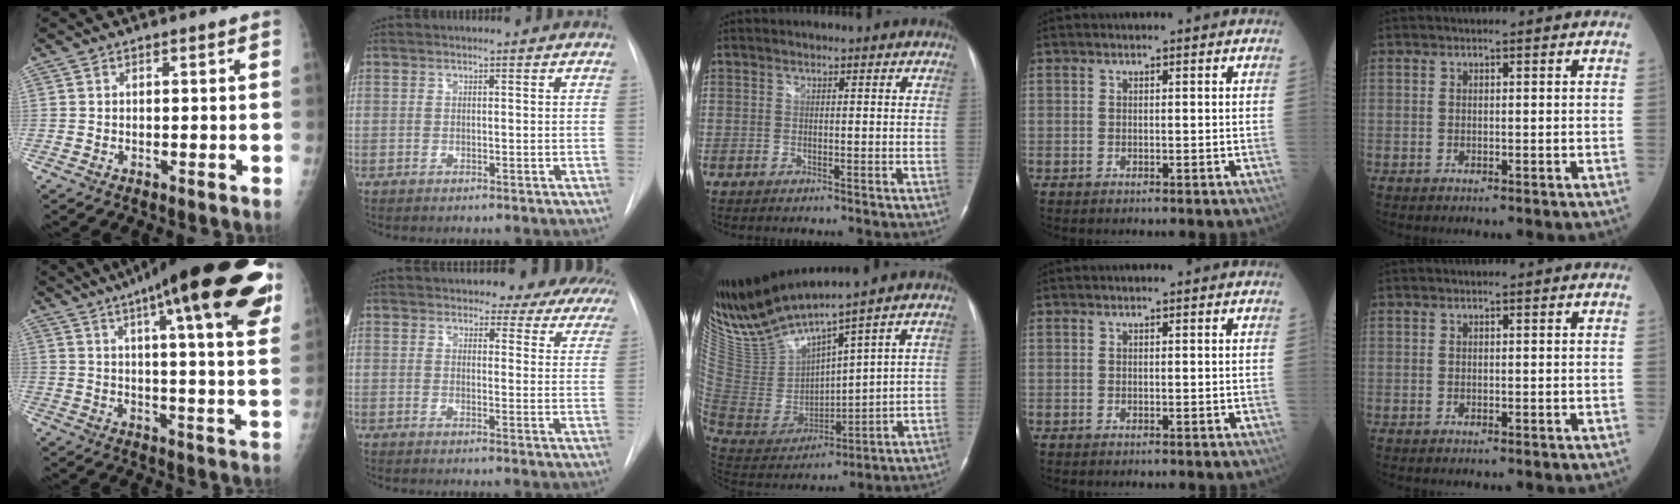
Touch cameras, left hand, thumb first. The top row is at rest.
{"thumb": {"total": 29.3, "force": [17.5, 5.8, 22.8], "torque": [-0.276, -0.020, 0.233]}, "index": {"total": 16.9, "force": [15.5, 5.3, 4.4], "torque": [-0.034, -0.031, 0.158]}, "middle": {"total": 14.2, "force": [12.6, -0.3, 6.6], "torque": [-0.142, -0.018, 0.261]}}